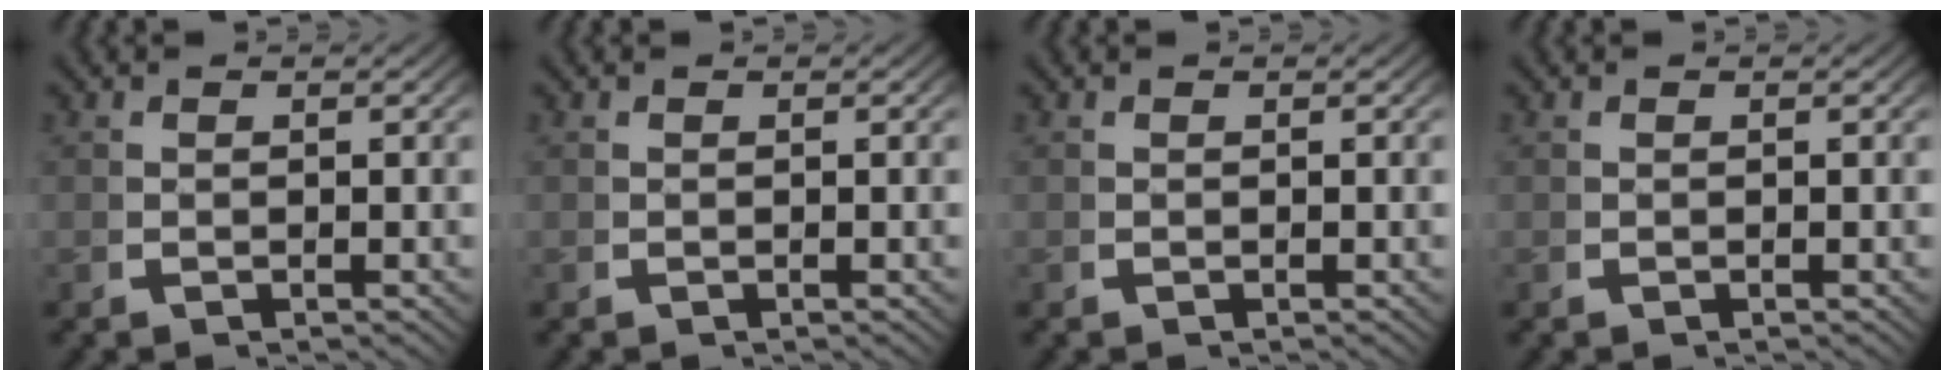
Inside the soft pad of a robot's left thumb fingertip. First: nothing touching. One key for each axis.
{"total": 0.0}
{"total": 0.0}
{"total": 0.0}